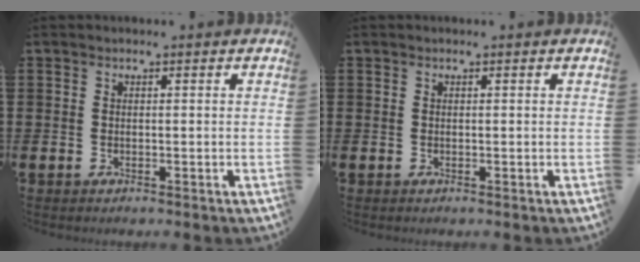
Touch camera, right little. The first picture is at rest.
{"total": 0.0}